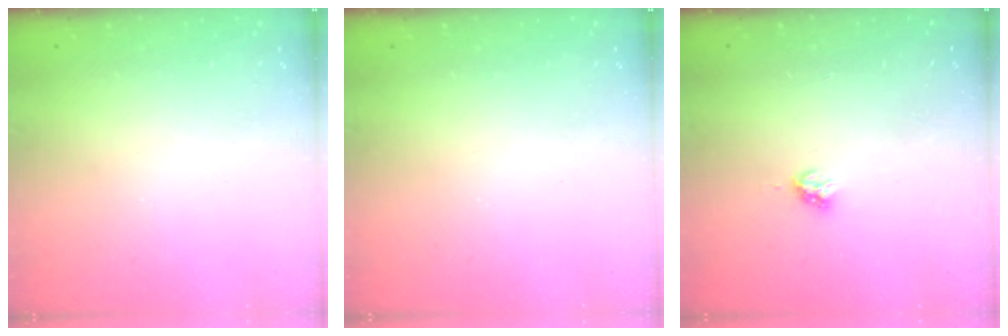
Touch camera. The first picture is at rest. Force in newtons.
{"total": 0.0}
{"total": 2.8, "press": 2.7, "slide": 0.3}